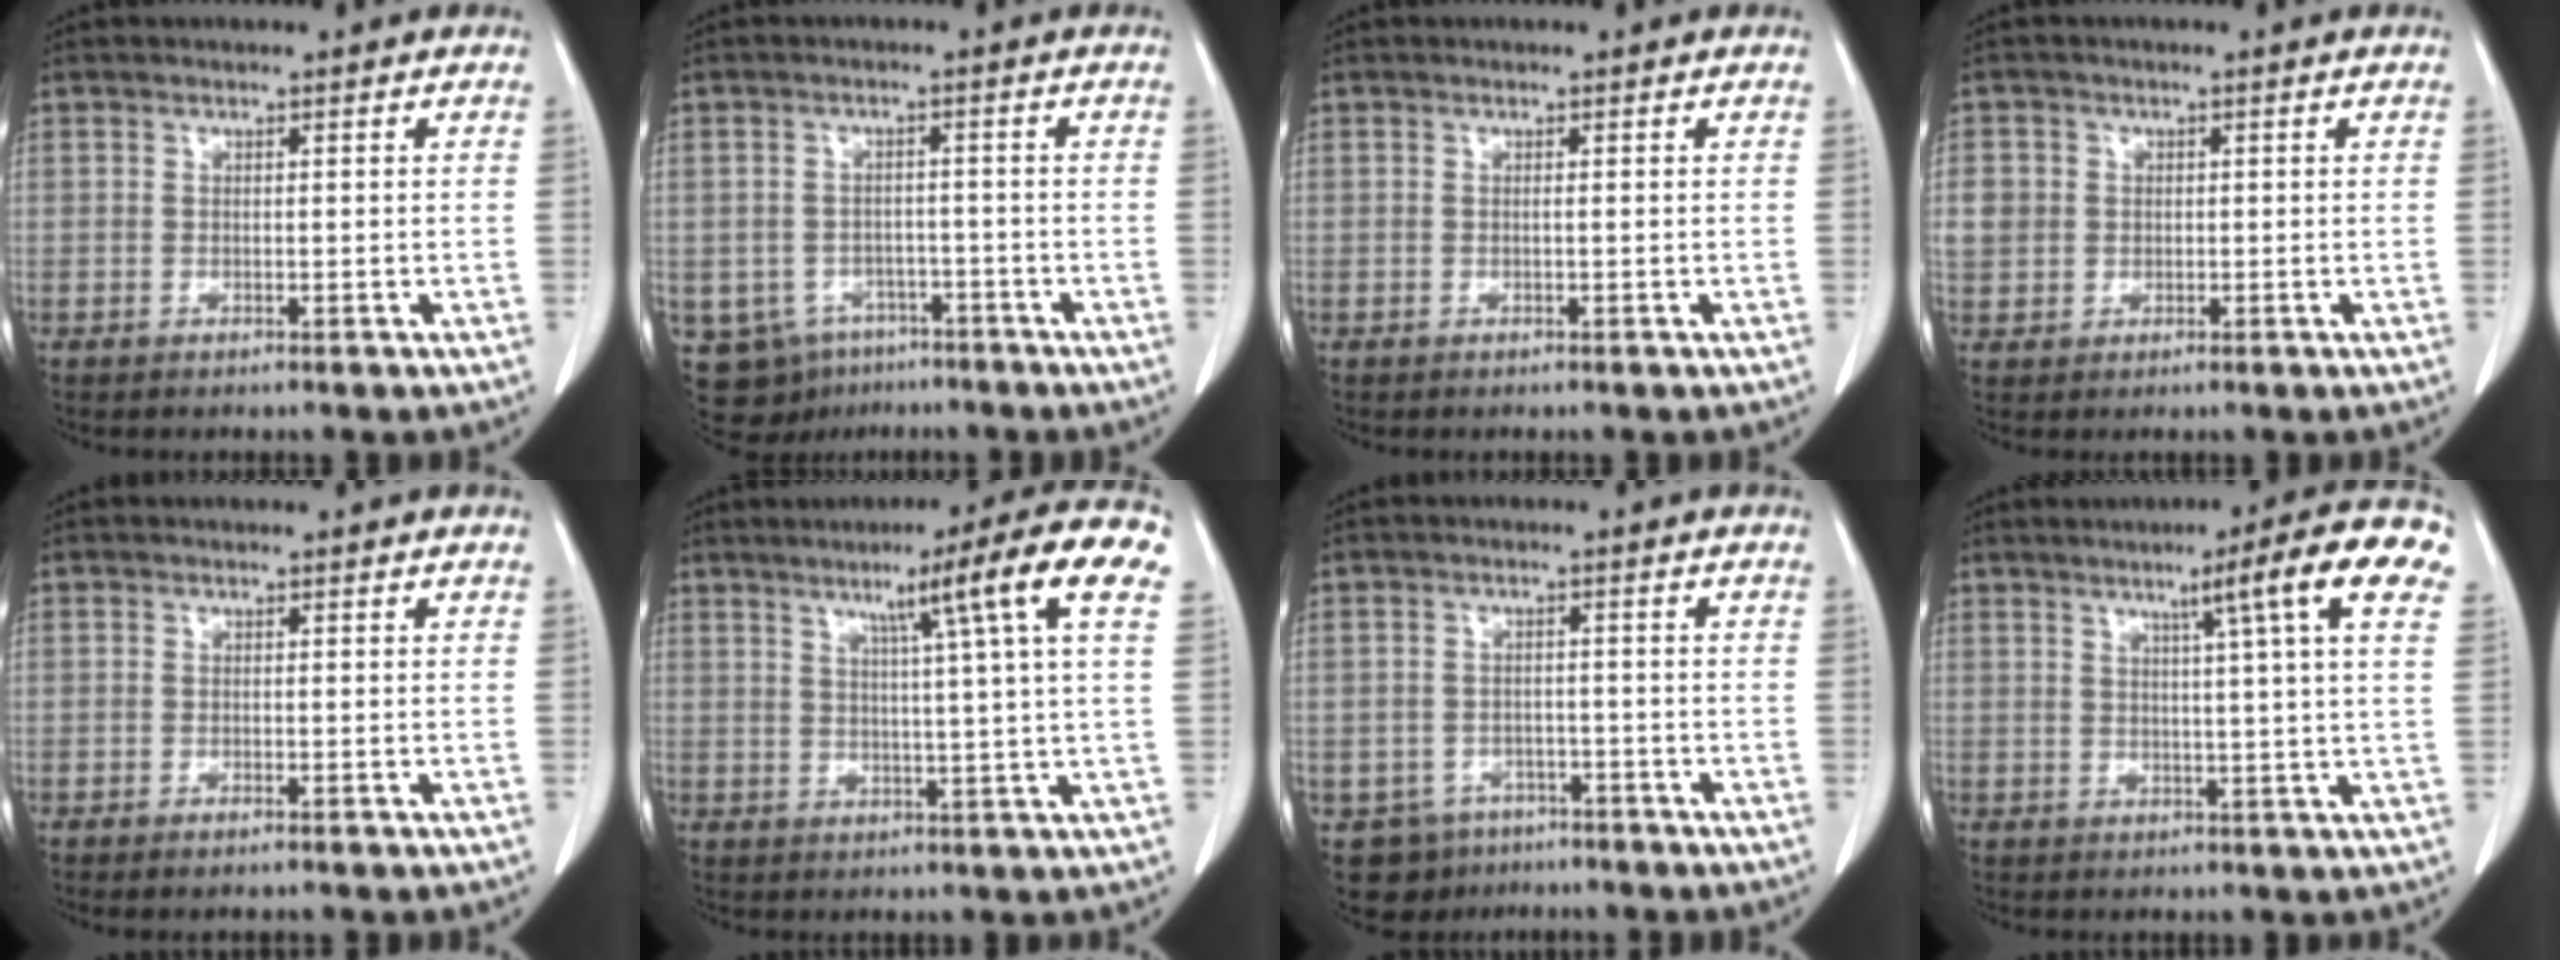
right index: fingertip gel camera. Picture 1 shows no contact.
{"total": 8.0, "force": [-4.3, 6.4, 2.0], "torque": [-0.040, 0.009, -0.054]}
{"total": 0.0}
{"total": 5.4, "force": [0.9, 5.1, 1.4], "torque": [-0.040, 0.012, 0.023]}
{"total": 0.5, "force": [-0.3, 0.1, 0.4], "torque": [-0.006, -0.001, -0.005]}
{"total": 12.6, "force": [5.6, -1.4, 11.2], "torque": [-0.158, 0.011, 0.072]}
{"total": 6.0, "force": [-3.5, 4.8, 0.7], "torque": [-0.007, 0.009, -0.045]}
{"total": 11.5, "force": [5.4, -0.6, 10.1], "torque": [-0.139, 0.007, 0.061]}